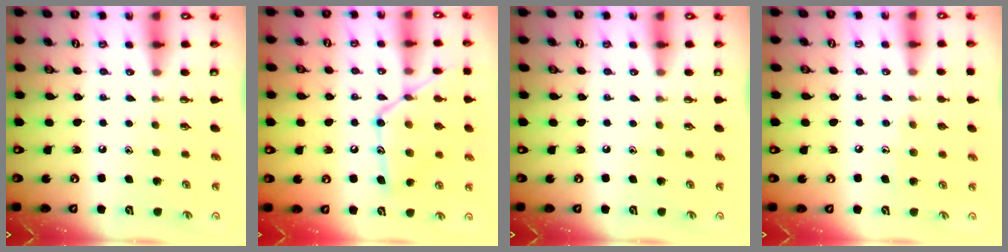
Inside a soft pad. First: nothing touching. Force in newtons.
{"total": 16.4, "press": 16.4, "slide": 1.4}
{"total": 0.0}
{"total": 5.4, "press": 5.4, "slide": 0.5}